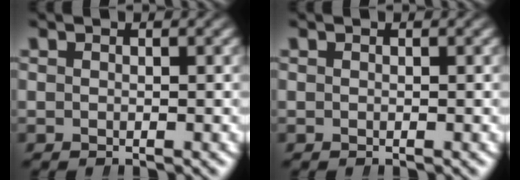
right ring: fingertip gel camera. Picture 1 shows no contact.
{"total": 0.0}